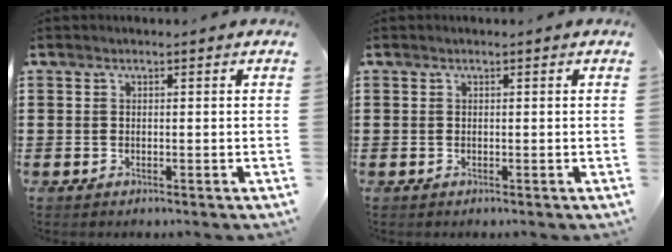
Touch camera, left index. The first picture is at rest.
{"total": 0.0}